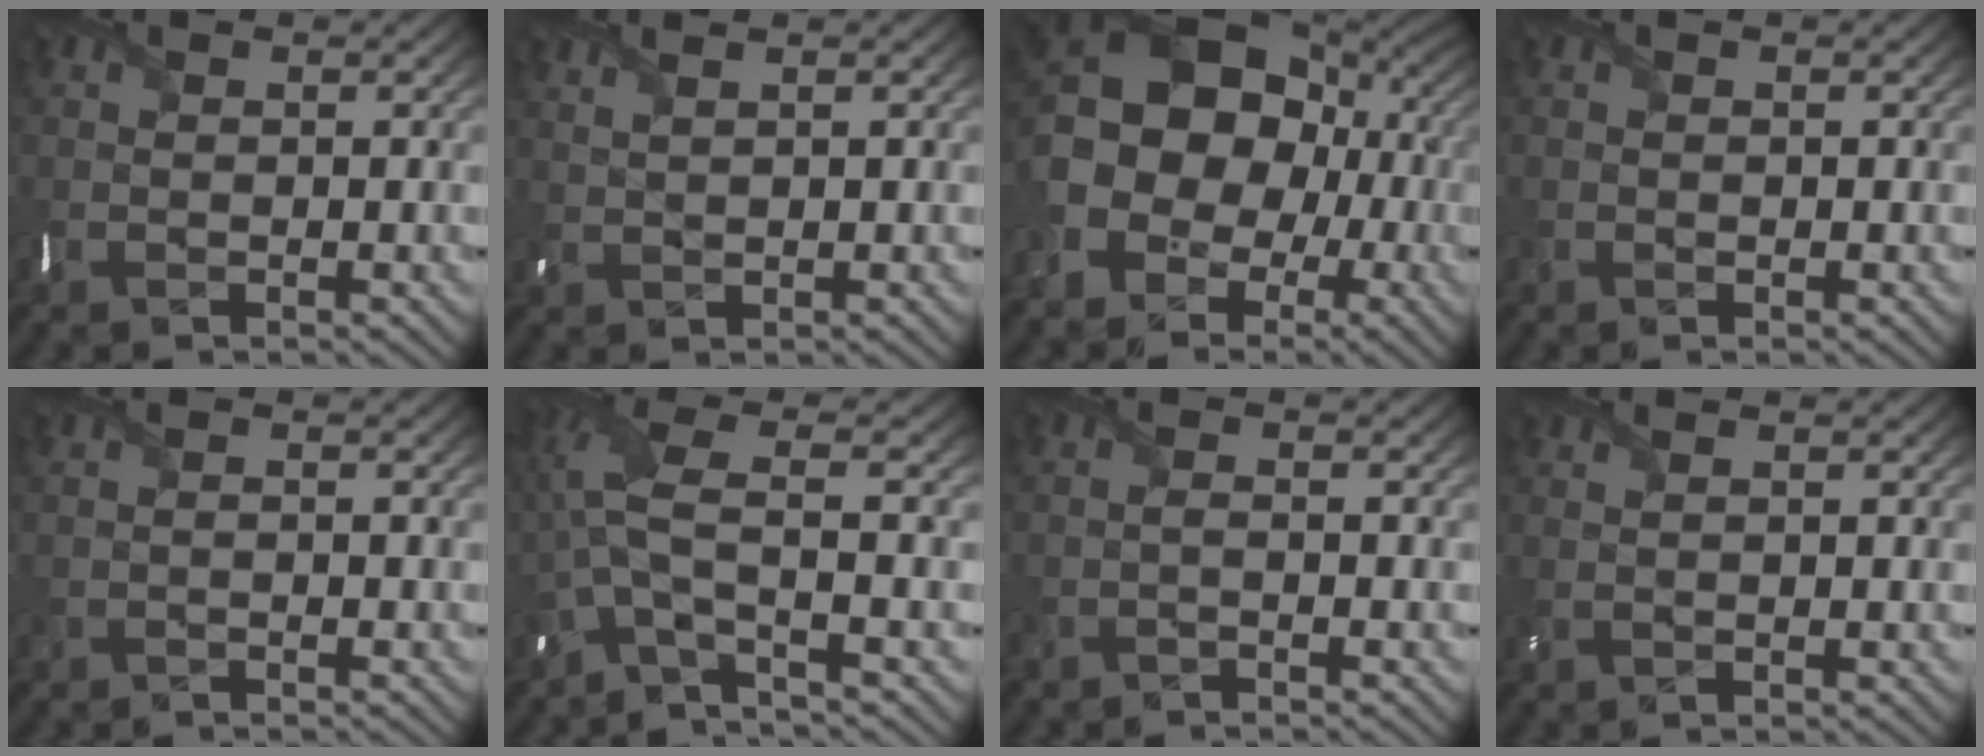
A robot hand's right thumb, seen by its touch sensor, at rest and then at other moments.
{"total": 1.9, "force": [1.4, 0.4, 1.3], "torque": [-0.026, 0.001, 0.023]}
{"total": 16.5, "force": [-1.2, 13.5, 9.5], "torque": [-0.218, -0.009, -0.040]}
{"total": 0.0}
{"total": 0.7, "force": [-0.5, 0.1, 0.5], "torque": [-0.011, -0.009, -0.015]}
{"total": 7.6, "force": [-1.4, 1.8, 7.3], "torque": [-0.172, 0.012, -0.054]}
{"total": 1.3, "force": [-0.8, 0.2, 1.1], "torque": [-0.011, -0.007, -0.025]}
{"total": 1.3, "force": [0.6, 0.1, 1.2], "torque": [-0.028, 0.001, 0.004]}